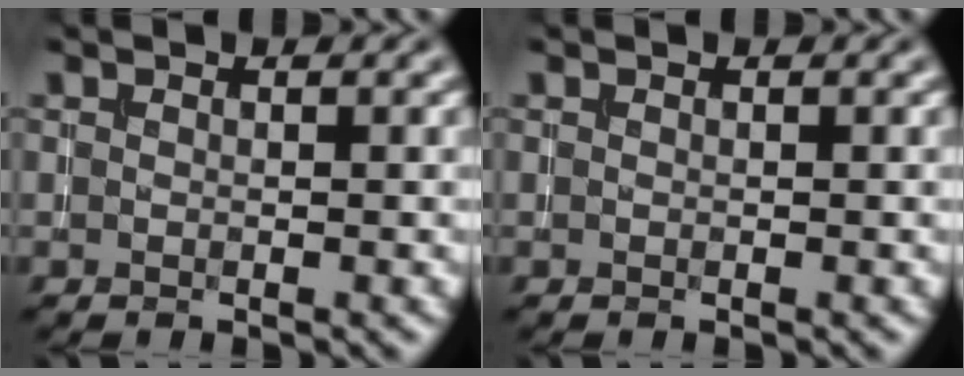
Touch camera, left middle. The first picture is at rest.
{"total": 0.0}